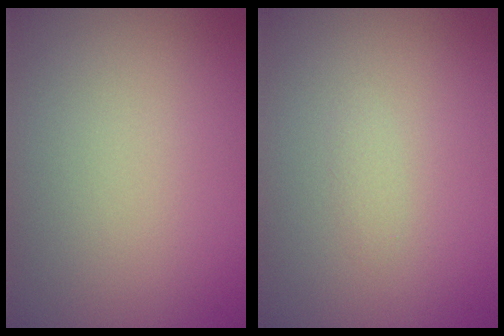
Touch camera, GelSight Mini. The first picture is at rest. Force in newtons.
{"total": 0.6, "press": 0.6, "slide": 0.0}